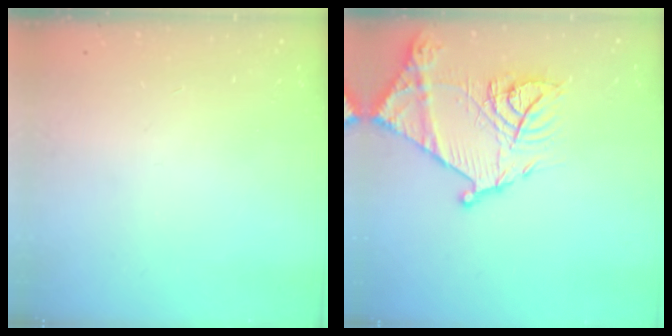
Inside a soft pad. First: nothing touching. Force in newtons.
{"total": 18.6, "press": 18.5, "slide": 1.9}